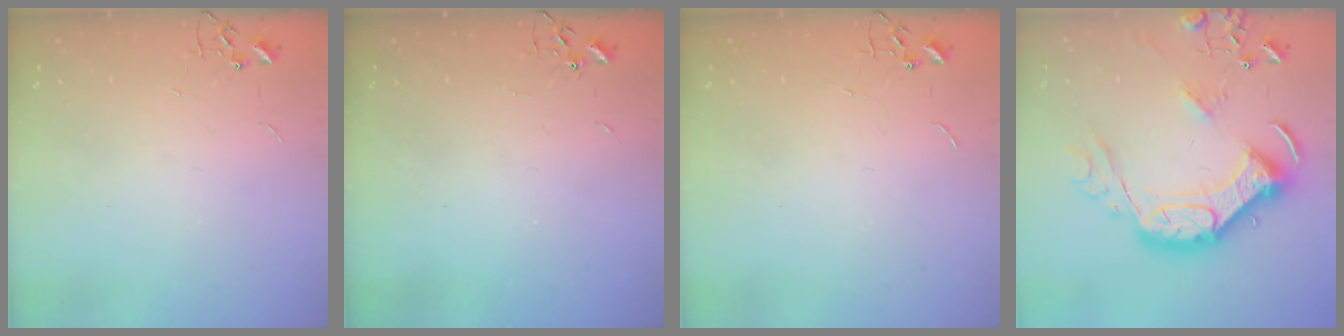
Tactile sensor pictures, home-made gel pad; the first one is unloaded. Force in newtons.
{"total": 2.1, "press": 2.1, "slide": 0.4}
{"total": 0.0}
{"total": 20.4, "press": 20.4, "slide": 1.2}